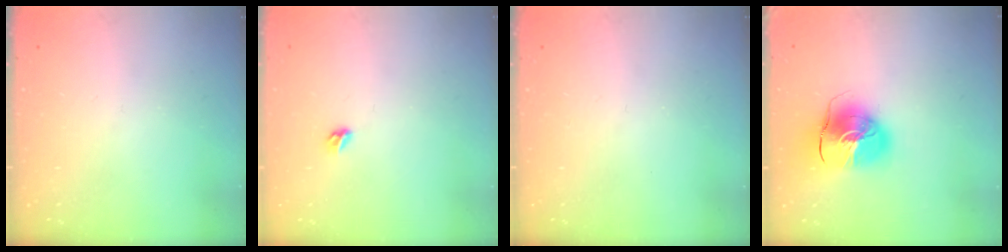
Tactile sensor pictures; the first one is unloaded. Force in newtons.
{"total": 3.4, "press": 3.3, "slide": 0.8}
{"total": 0.0}
{"total": 13.9, "press": 13.8, "slide": 2.1}